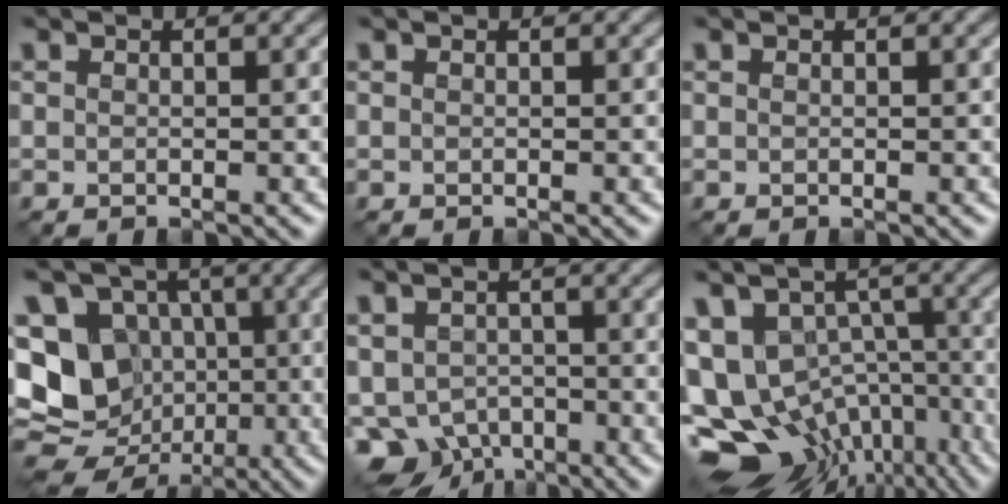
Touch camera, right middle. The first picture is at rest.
{"total": 0.0}
{"total": 0.0}
{"total": 16.4, "force": [-3.8, 14.4, 6.7], "torque": [-0.144, 0.012, -0.092]}
{"total": 5.5, "force": [-2.9, 4.1, 2.3], "torque": [-0.040, -0.010, -0.061]}
{"total": 17.0, "force": [-5.5, 12.7, 9.9], "torque": [-0.217, -0.039, -0.040]}